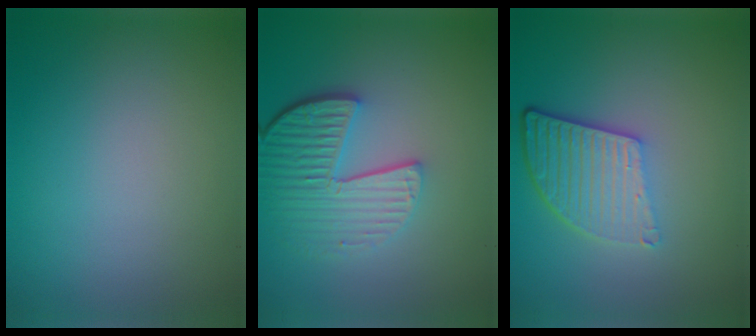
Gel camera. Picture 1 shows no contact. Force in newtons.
{"total": 5.5, "press": 4.1, "slide": 3.6}
{"total": 5.4, "press": 3.9, "slide": 3.8}